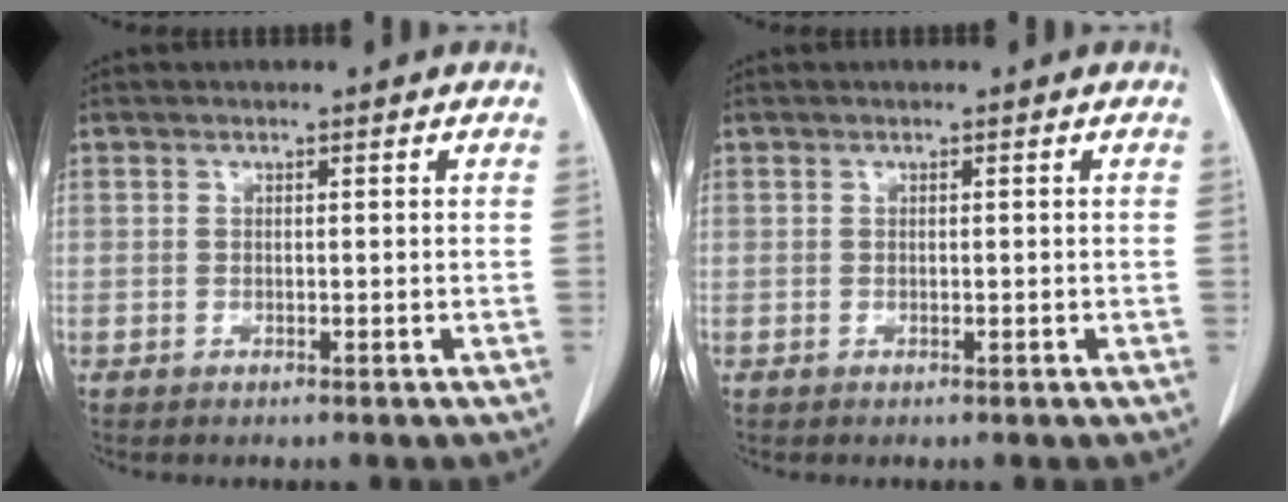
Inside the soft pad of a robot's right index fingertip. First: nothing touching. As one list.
[{"total": 0.0}]